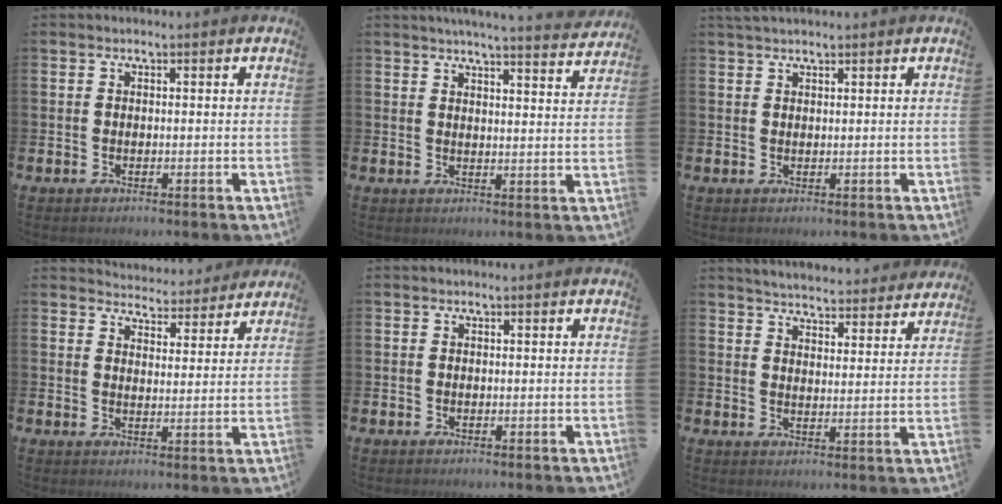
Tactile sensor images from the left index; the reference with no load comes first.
{"total": 4.7, "force": [4.6, -0.6, 1.0], "torque": [-0.019, -0.031, 0.077]}
{"total": 1.6, "force": [1.5, 0.3, 0.5], "torque": [0.001, -0.001, 0.025]}
{"total": 4.6, "force": [4.5, 0.9, -0.1], "torque": [-0.003, -0.040, 0.077]}
{"total": 0.0}
{"total": 5.0, "force": [5.0, 0.5, 0.1], "torque": [-0.016, -0.041, 0.087]}